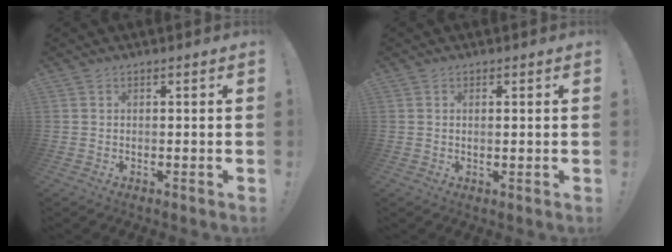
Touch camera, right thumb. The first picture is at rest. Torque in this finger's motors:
{"motor_torque": [-0.11, -0.01, -0.18, 0.04, -0.02]}